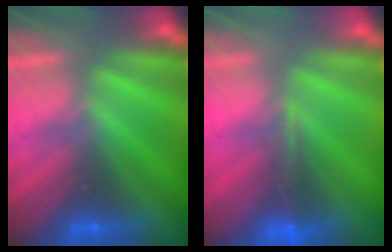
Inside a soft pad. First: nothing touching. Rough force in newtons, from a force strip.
{"total": 1.3}